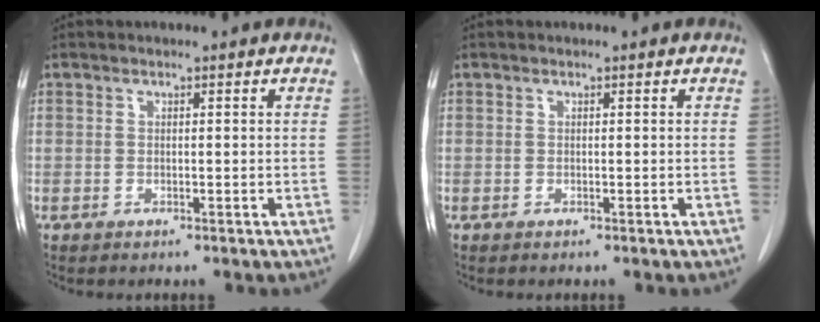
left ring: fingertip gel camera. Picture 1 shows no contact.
{"total": 0.0}